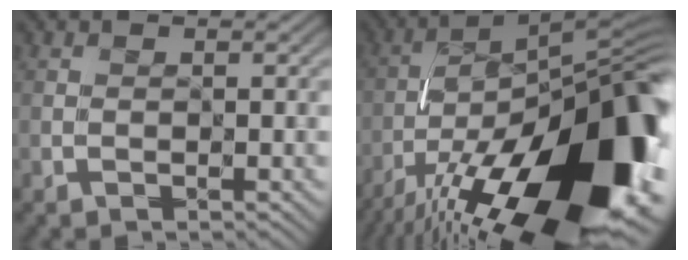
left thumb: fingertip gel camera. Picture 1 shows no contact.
{"total": 21.9, "force": [-12.3, 7.4, 16.5], "torque": [-0.273, -0.018, -0.197]}